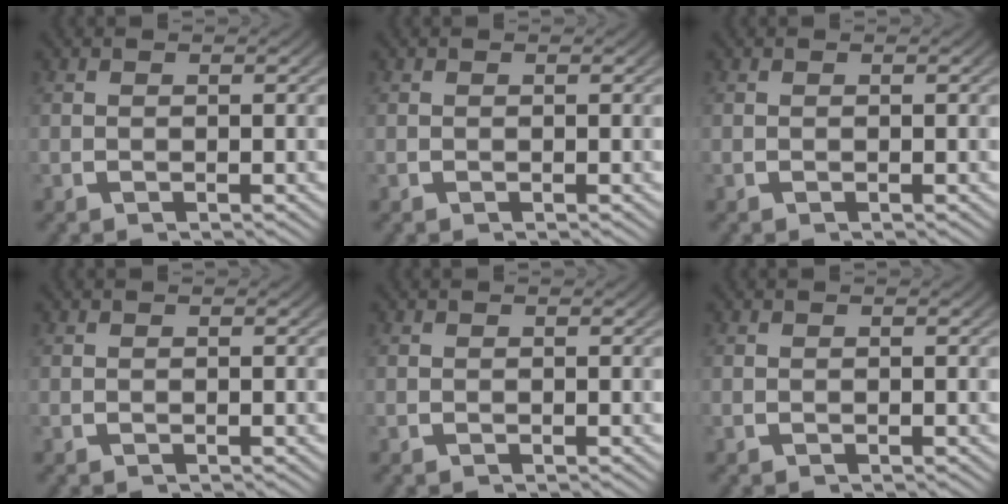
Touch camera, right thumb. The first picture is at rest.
{"total": 0.0}
{"total": 0.0}
{"total": 0.0}
{"total": 0.0}
{"total": 0.0}